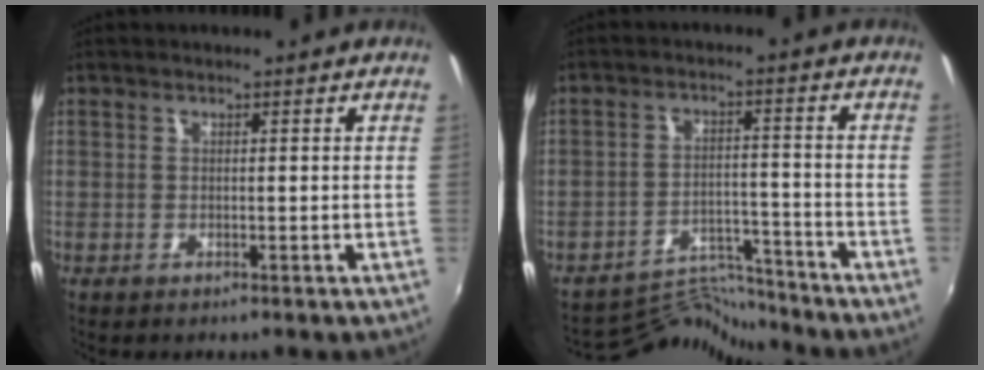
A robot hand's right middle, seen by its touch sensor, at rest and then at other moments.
{"total": 8.0, "force": [-7.9, -0.2, -1.1], "torque": [-0.003, 0.023, -0.137]}